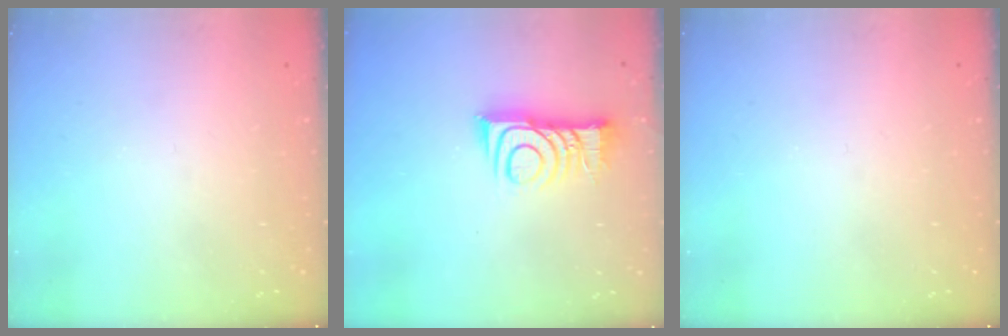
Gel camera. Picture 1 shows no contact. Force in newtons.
{"total": 10.3, "press": 10.3, "slide": 0.4}
{"total": 0.0}